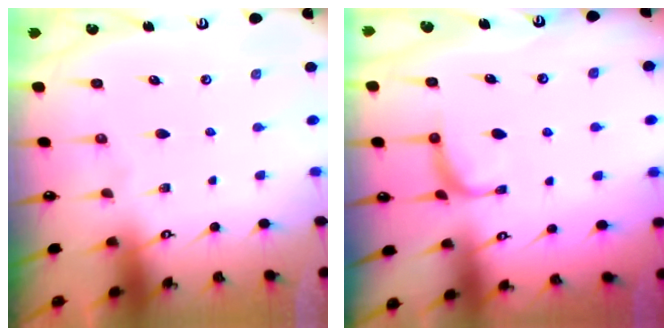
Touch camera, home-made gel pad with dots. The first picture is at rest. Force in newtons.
{"total": 1.0, "press": 0.9, "slide": 0.4}